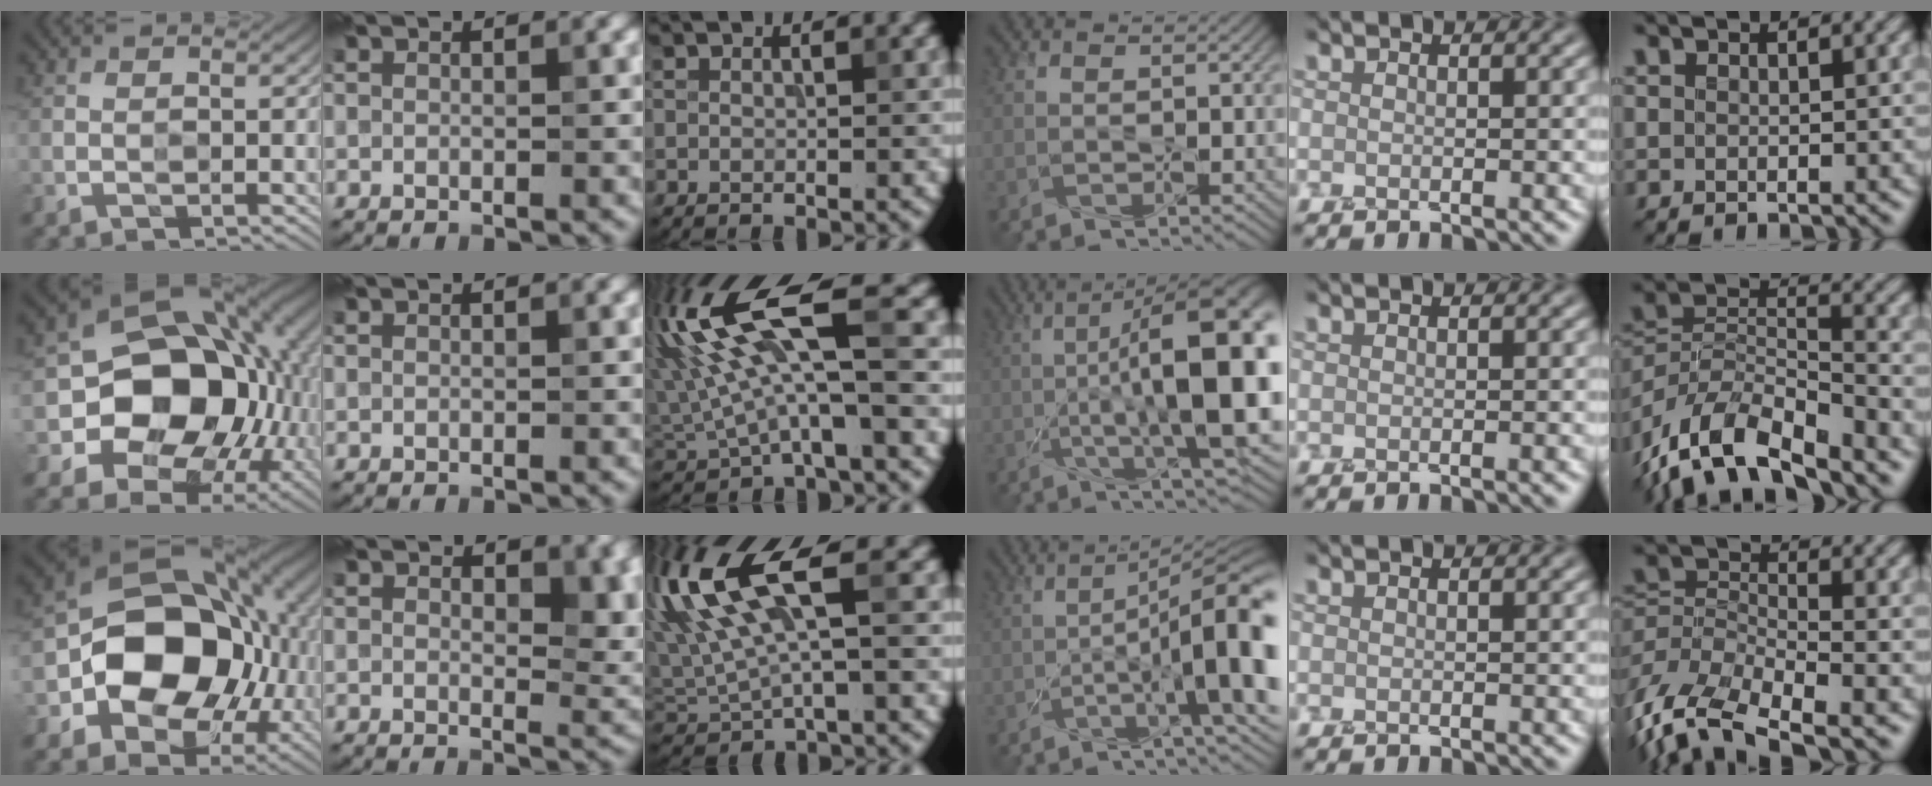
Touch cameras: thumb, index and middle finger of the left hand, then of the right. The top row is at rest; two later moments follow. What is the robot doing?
{"motion": "screw", "object": "medicine bottle"}